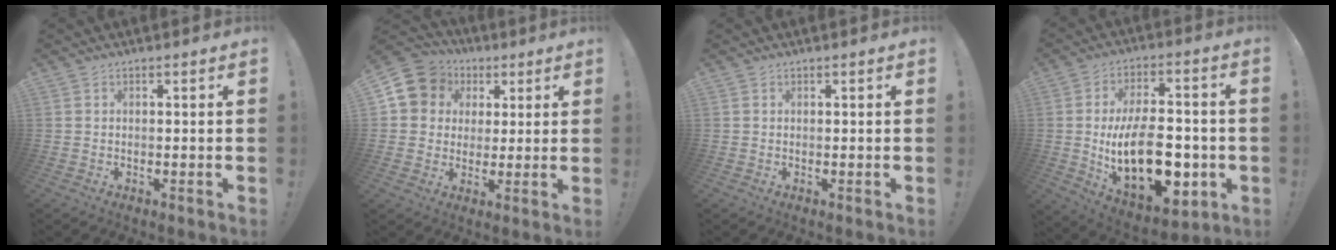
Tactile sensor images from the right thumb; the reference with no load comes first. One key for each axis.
{"total": 11.2, "fx": 3.8, "fy": 9.9, "fz": 3.5, "tx": -0.053, "ty": -0.012, "tz": 0.079}
{"total": 0.0}
{"total": 24.5, "fx": -4.4, "fy": 13.5, "fz": 19.9, "tx": -0.342, "ty": 0.018, "tz": -0.060}